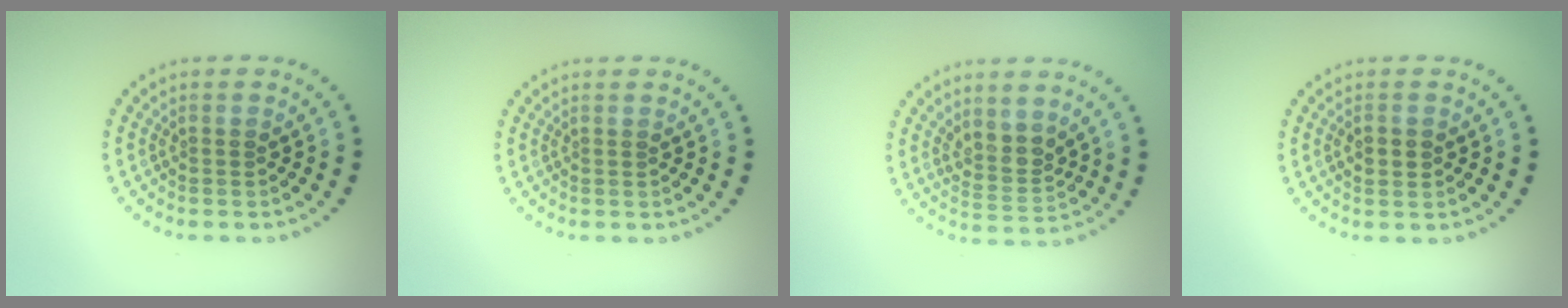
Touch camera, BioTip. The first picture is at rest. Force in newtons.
{"total": 0.0}
{"total": 2.5, "press": 2.1, "slide": 1.4}
{"total": 2.1, "press": 2.1, "slide": 0.2}